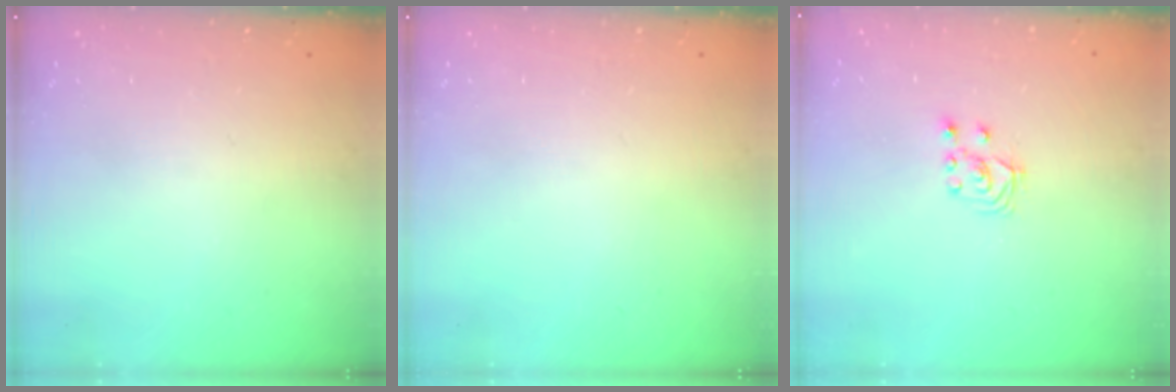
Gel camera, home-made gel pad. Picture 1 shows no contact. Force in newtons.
{"total": 0.0}
{"total": 2.8, "press": 2.7, "slide": 0.7}